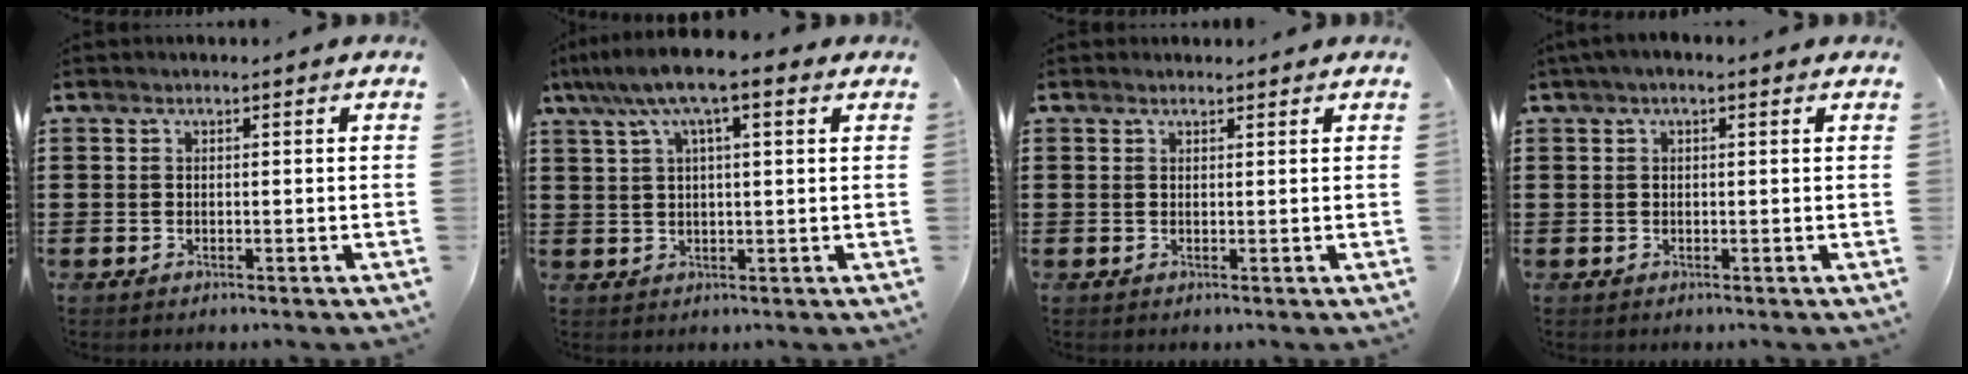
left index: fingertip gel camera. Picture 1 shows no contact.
{"total": 8.4, "force": [4.8, 1.5, 6.8], "torque": [-0.141, 0.002, 0.083]}
{"total": 0.9, "force": [0.8, 0.3, 0.1], "torque": [-0.004, 0.002, 0.015]}
{"total": 1.4, "force": [0.4, 0.5, 1.3], "torque": [-0.024, 0.004, 0.005]}